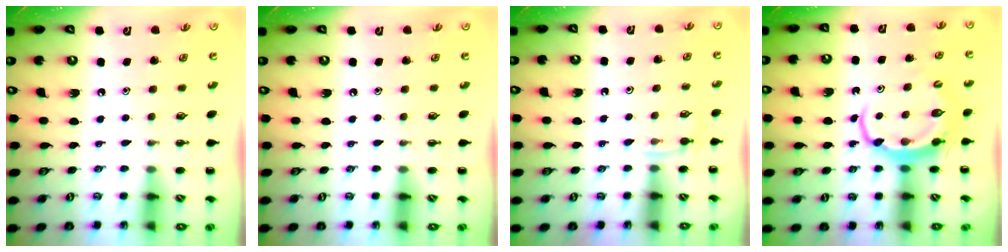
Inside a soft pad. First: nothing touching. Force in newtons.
{"total": 0.0}
{"total": 4.0, "press": 3.8, "slide": 1.3}
{"total": 6.2, "press": 6.1, "slide": 0.8}